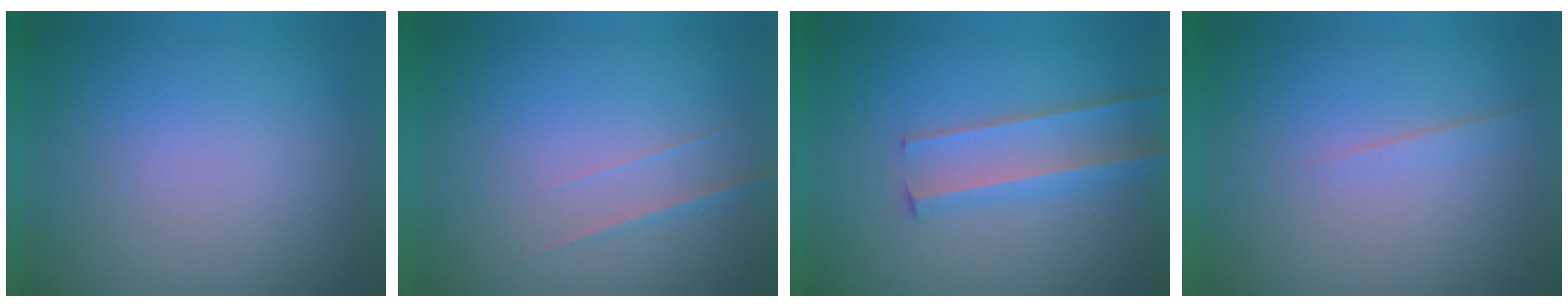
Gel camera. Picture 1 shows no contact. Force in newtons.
{"total": 1.5}
{"total": 3.1}
{"total": 1.6}